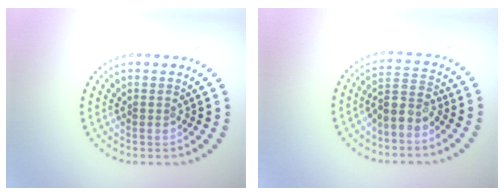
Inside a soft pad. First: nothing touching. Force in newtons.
{"total": 2.9, "press": 2.3, "slide": 1.8}